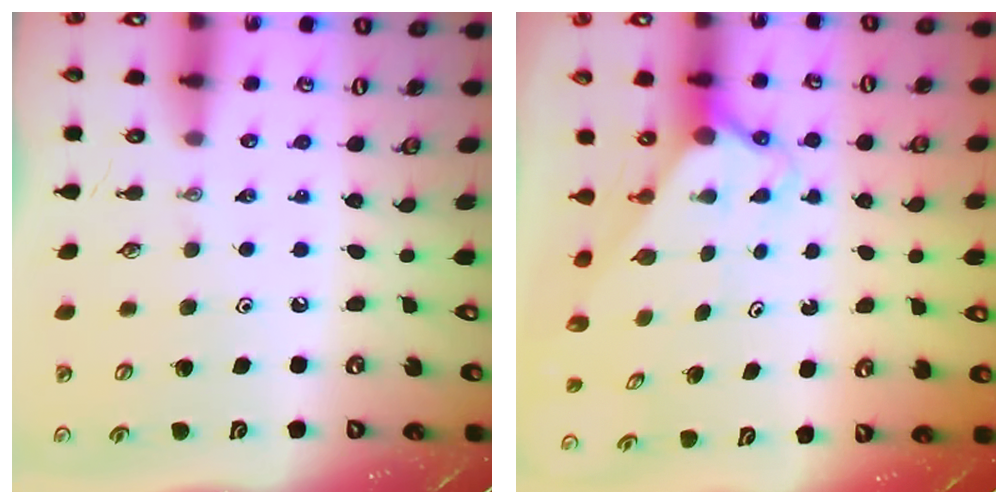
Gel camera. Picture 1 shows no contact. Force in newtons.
{"total": 2.6, "press": 2.6, "slide": 0.2}